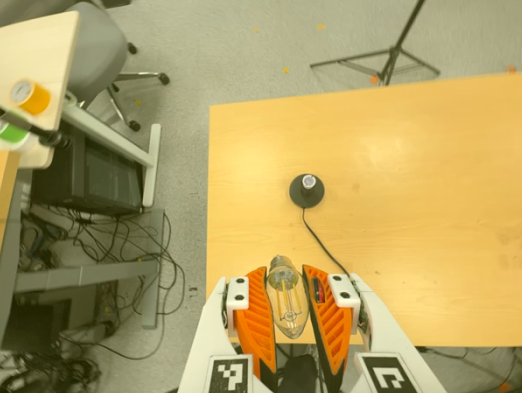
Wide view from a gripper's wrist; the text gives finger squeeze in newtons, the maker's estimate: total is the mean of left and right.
{"total": 22.7, "left": 24.5, "right": 20.9}